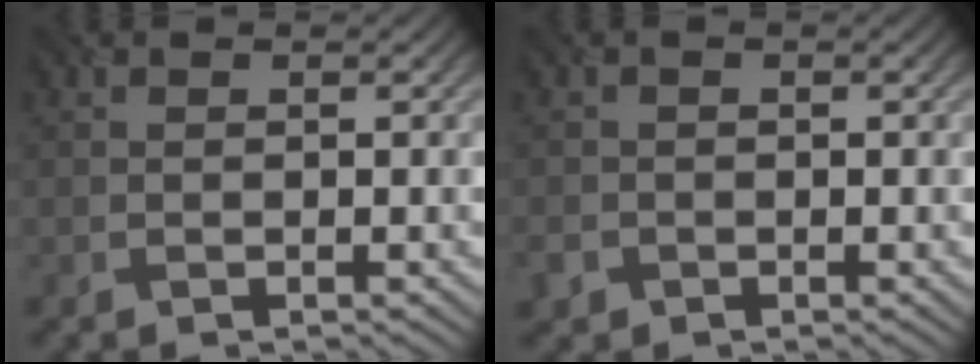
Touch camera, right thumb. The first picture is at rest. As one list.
[{"total": 2.1, "force": [-1.0, 1.8, 0.5], "torque": [-0.016, -0.010, -0.024]}]